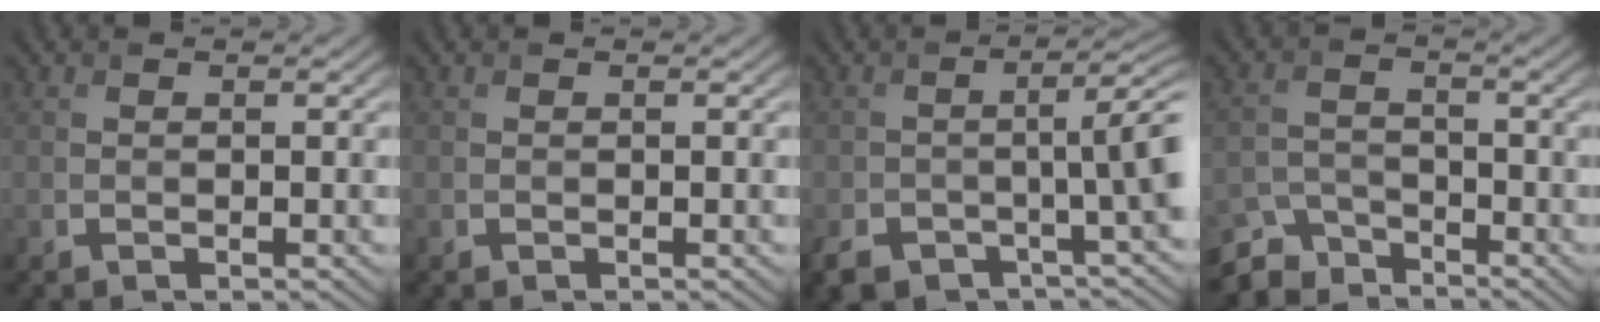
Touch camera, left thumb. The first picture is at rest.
{"total": 0.0}
{"total": 8.0, "force": [-4.2, 3.0, 6.1], "torque": [-0.096, -0.016, -0.076]}
{"total": 5.2, "force": [-4.5, 2.3, 1.2], "torque": [-0.030, -0.009, -0.096]}